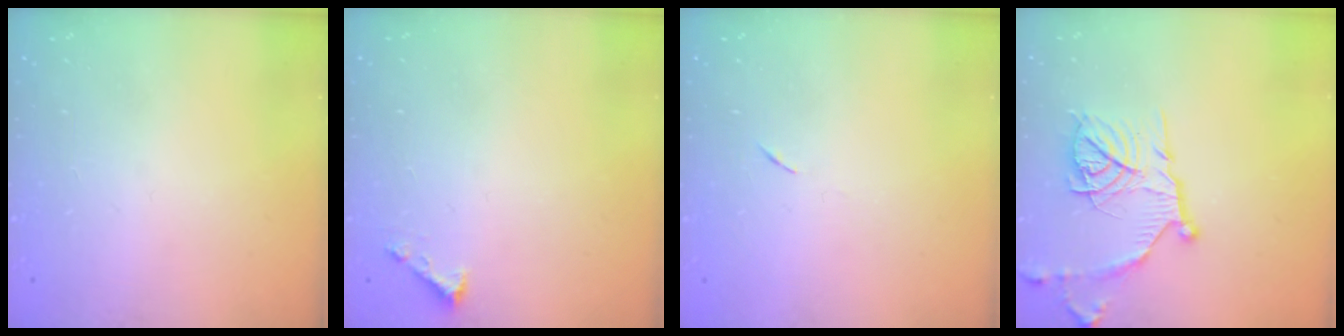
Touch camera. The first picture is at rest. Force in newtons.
{"total": 1.6, "press": 1.6, "slide": 0.1}
{"total": 3.8, "press": 3.7, "slide": 0.7}
{"total": 15.2, "press": 15.2, "slide": 1.1}